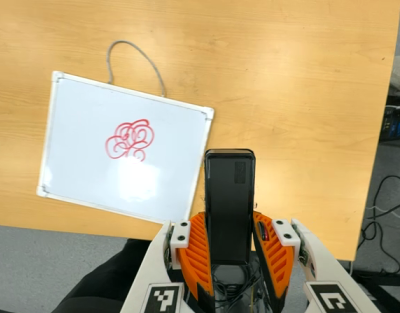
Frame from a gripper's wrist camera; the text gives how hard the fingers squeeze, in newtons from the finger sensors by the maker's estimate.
{"total": 5.0, "left": 3.5, "right": 6.6}